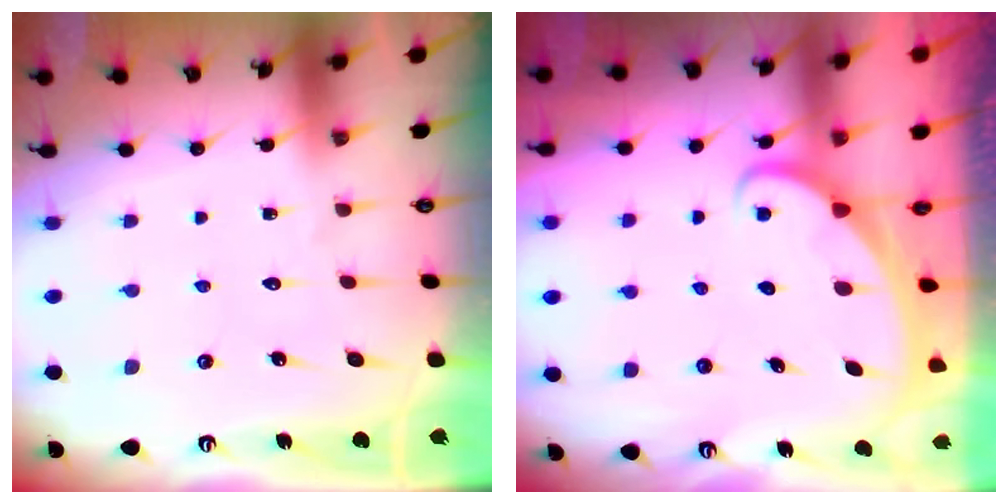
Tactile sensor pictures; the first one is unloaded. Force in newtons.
{"total": 1.7, "press": 1.7, "slide": 0.1}